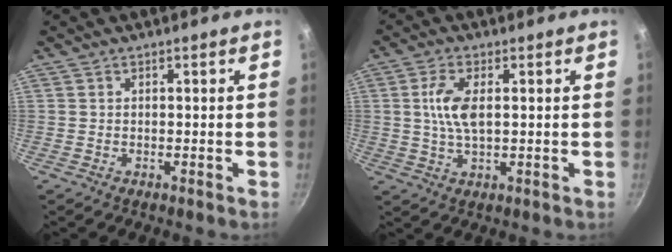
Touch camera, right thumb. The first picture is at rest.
{"total": 6.8, "force": [1.1, 3.0, 6.0], "torque": [-0.123, 0.002, 0.021]}